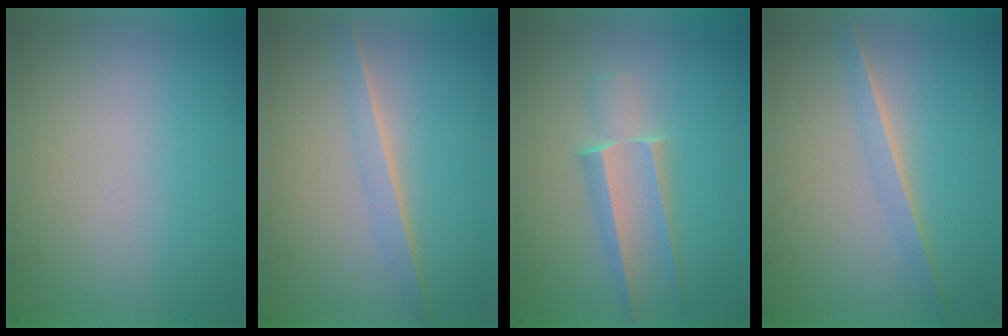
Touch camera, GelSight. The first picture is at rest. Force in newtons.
{"total": 1.4}
{"total": 2.2}
{"total": 1.3}